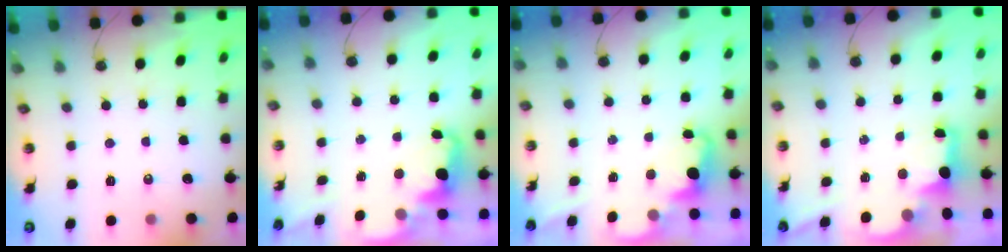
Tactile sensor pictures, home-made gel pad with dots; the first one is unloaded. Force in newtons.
{"total": 2.4, "press": 2.4, "slide": 0.5}
{"total": 2.0, "press": 1.9, "slide": 0.5}
{"total": 2.5, "press": 2.4, "slide": 0.7}